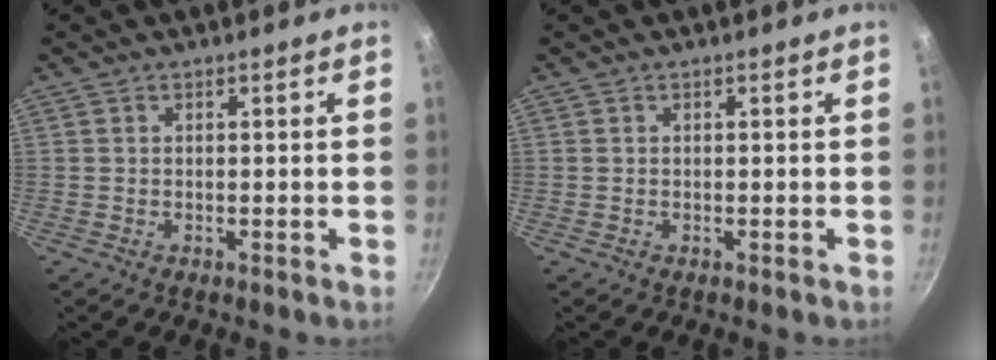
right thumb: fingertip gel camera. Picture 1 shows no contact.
{"total": 0.0}